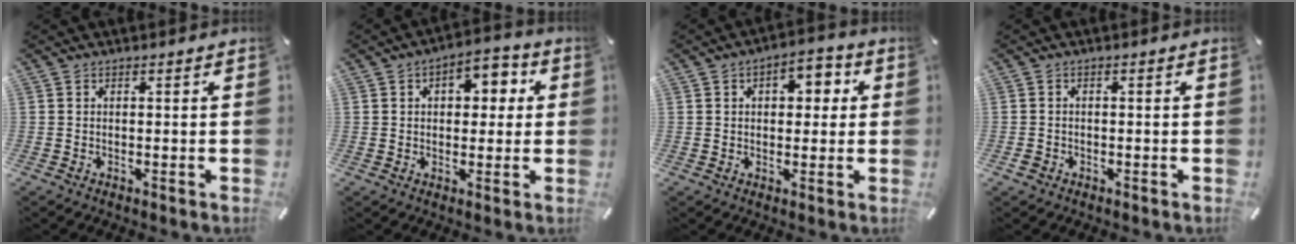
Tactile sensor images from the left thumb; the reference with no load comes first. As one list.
[{"total": 6.3, "force": [1.2, 4.6, 4.1], "torque": [-0.039, 0.000, 0.009]}, {"total": 5.3, "force": [0.8, 3.9, 3.5], "torque": [-0.034, 0.001, 0.002]}, {"total": 1.3, "force": [-0.7, 1.1, 0.3], "torque": [-0.005, 0.004, -0.015]}]